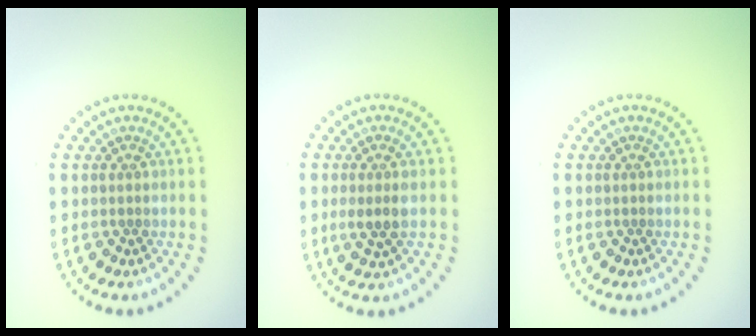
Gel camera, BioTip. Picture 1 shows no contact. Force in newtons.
{"total": 2.2, "press": 1.8, "slide": 1.2}
{"total": 0.0}